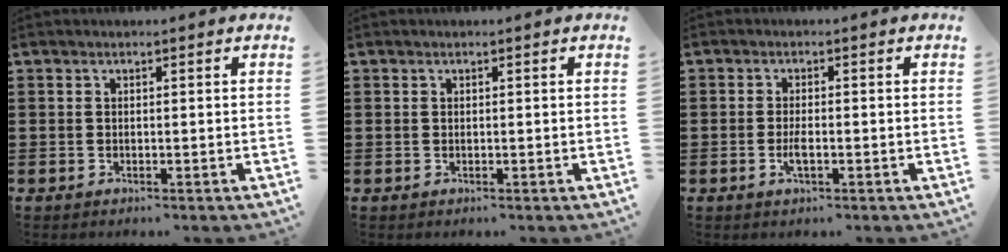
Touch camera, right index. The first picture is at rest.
{"total": 0.0}
{"total": 2.4, "force": [-0.7, 0.5, 2.2], "torque": [-0.048, -0.005, -0.014]}